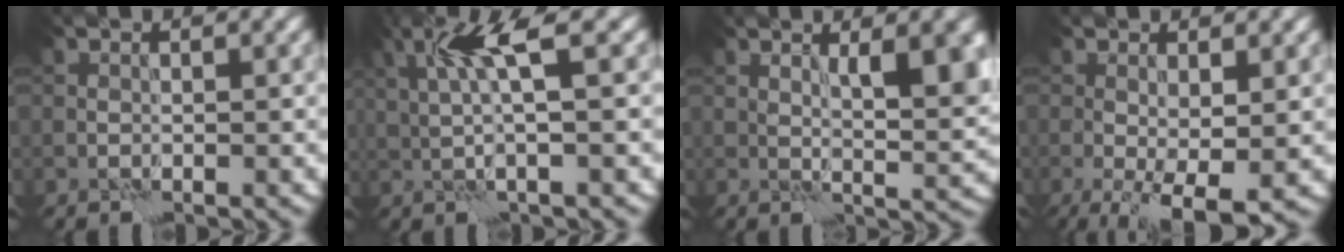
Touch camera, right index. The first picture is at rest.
{"total": 4.7, "force": [1.5, 0.6, 4.4], "torque": [-0.091, 0.005, 0.031]}
{"total": 5.9, "force": [1.7, 1.7, 5.4], "torque": [-0.074, -0.001, 0.031]}
{"total": 5.5, "force": [-1.6, 1.7, 5.0], "torque": [-0.093, -0.013, -0.022]}